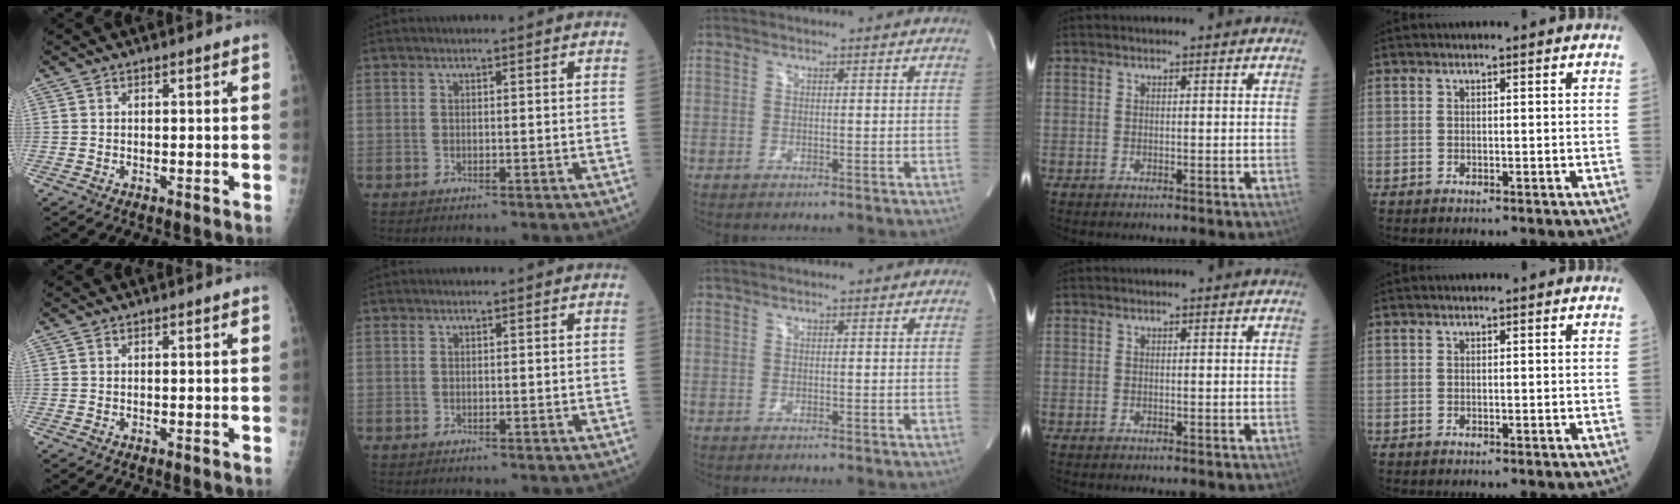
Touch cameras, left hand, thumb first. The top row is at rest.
{}